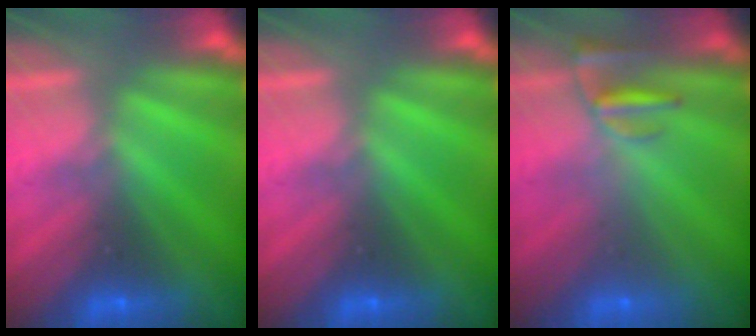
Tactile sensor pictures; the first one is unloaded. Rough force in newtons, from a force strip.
{"total": 0.0}
{"total": 2.4}